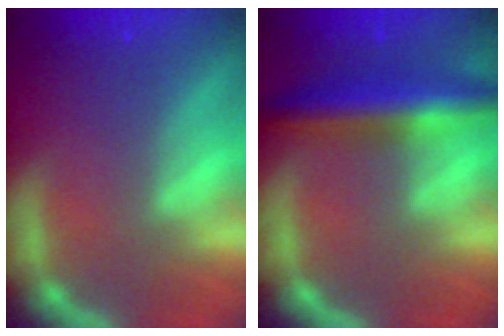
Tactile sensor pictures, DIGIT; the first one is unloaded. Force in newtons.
{"total": 6.0}